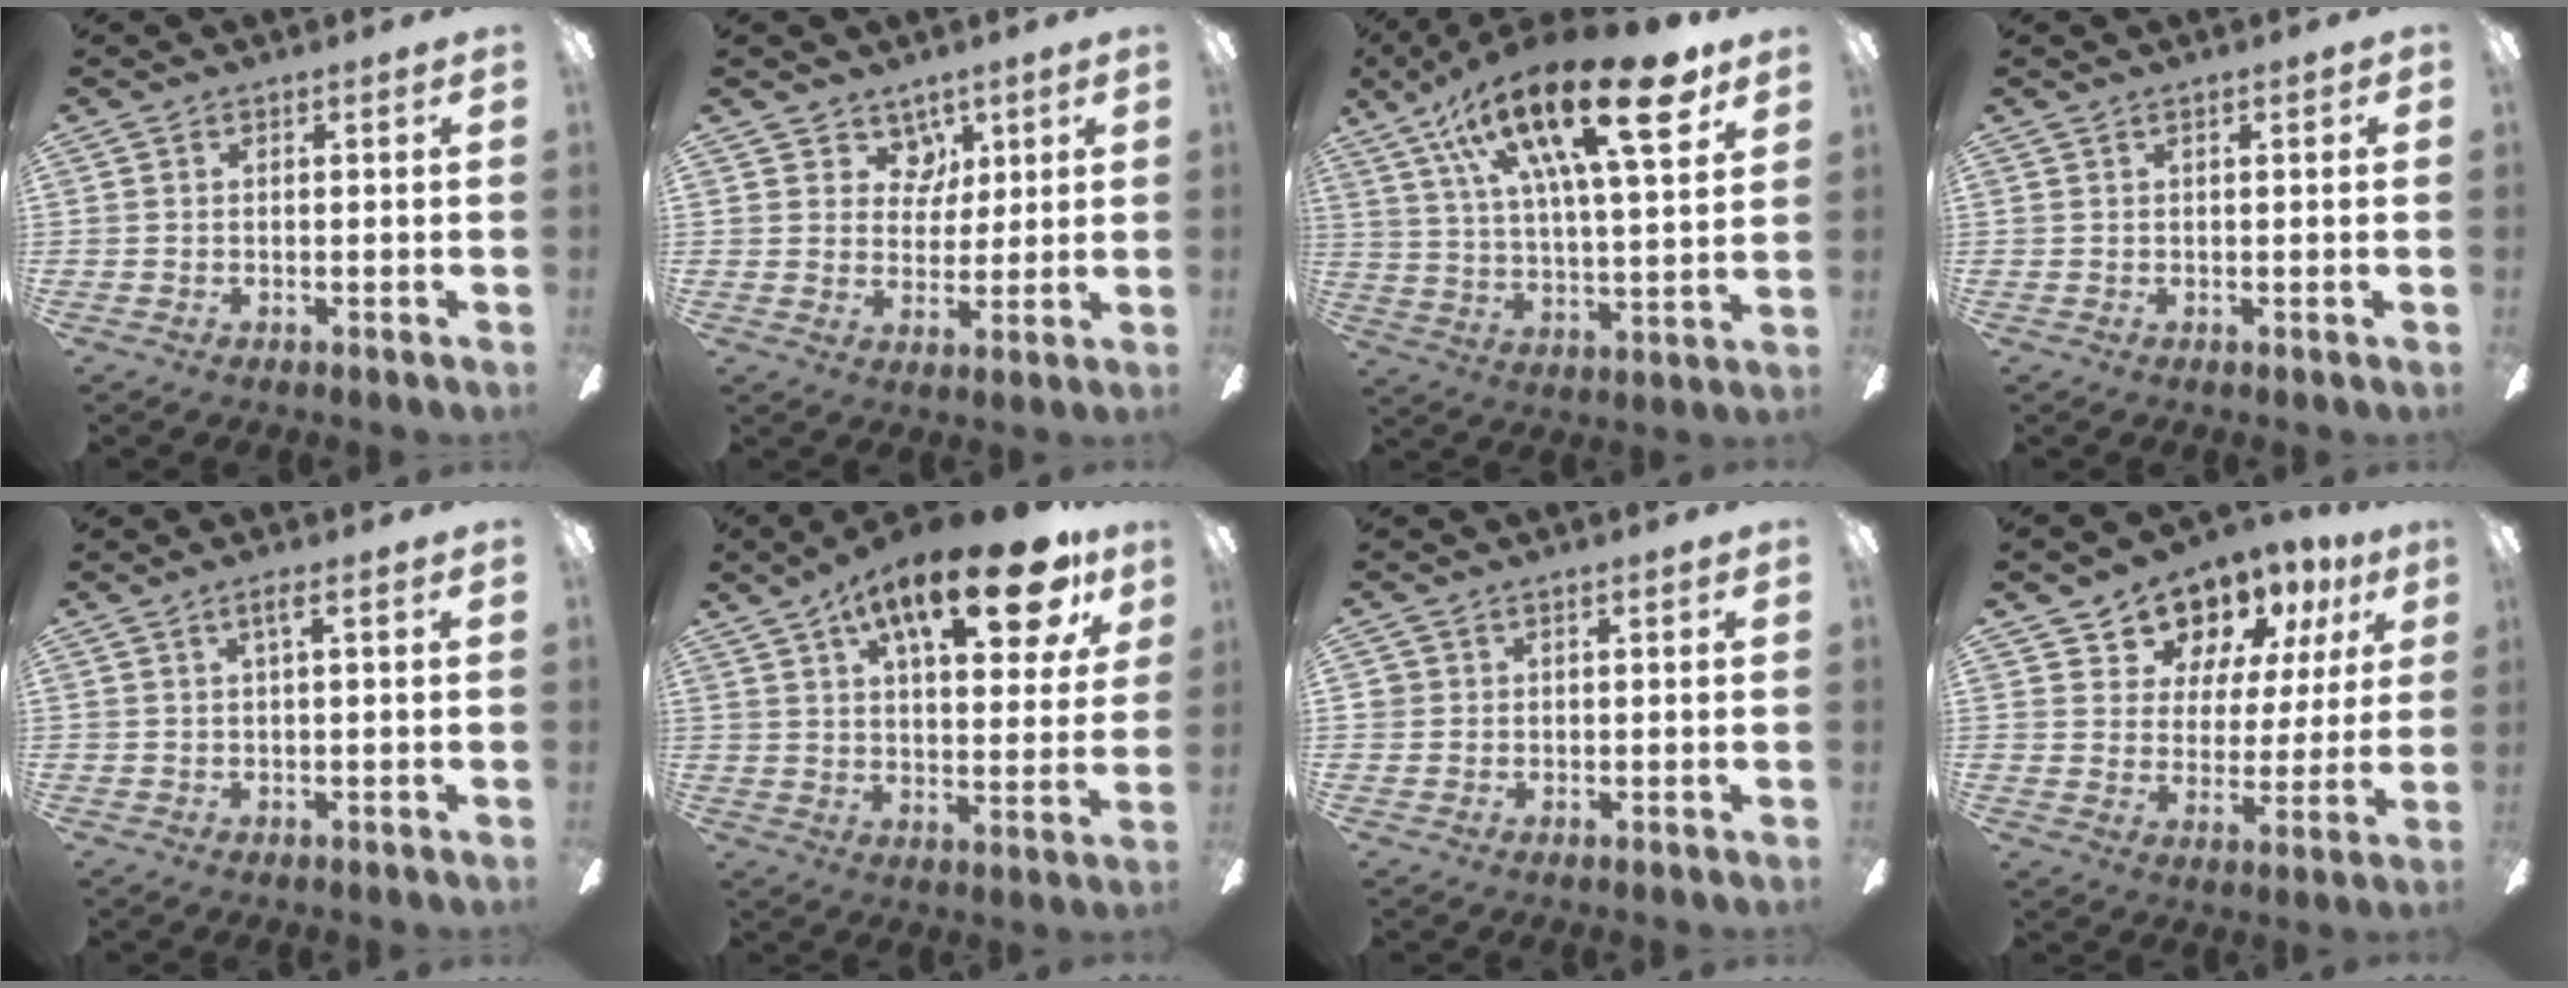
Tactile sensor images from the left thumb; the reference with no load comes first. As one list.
[{"total": 6.4, "force": [3.9, 5.0, 1.1], "torque": [-0.012, -0.015, 0.070]}, {"total": 25.9, "force": [14.0, 8.3, 20.2], "torque": [-0.335, -0.065, 0.223]}, {"total": 1.3, "force": [0.7, 0.3, 1.1], "torque": [-0.022, 0.003, 0.012]}, {"total": 2.5, "force": [1.0, 0.1, 2.3], "torque": [-0.047, 0.005, 0.015]}, {"total": 22.9, "force": [13.1, 8.3, 16.8], "torque": [-0.248, -0.058, 0.206]}, {"total": 1.4, "force": [0.4, 1.3, 0.4], "torque": [-0.007, 0.005, 0.006]}, {"total": 13.7, "force": [11.7, 6.7, 2.5], "torque": [-0.056, -0.094, 0.219]}]